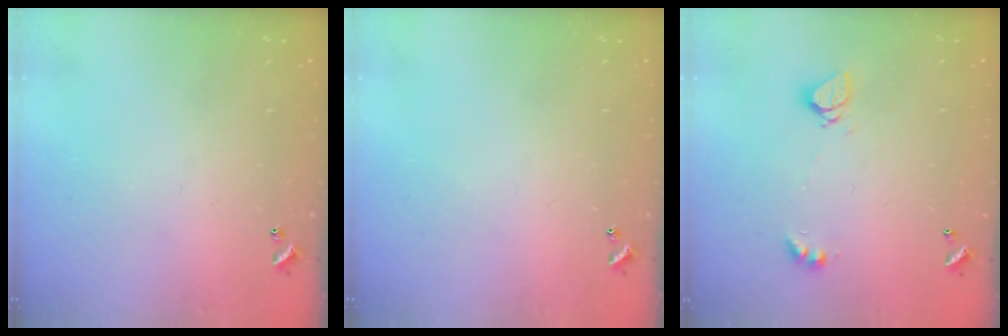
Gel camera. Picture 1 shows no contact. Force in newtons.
{"total": 0.0}
{"total": 4.9, "press": 4.9, "slide": 0.2}